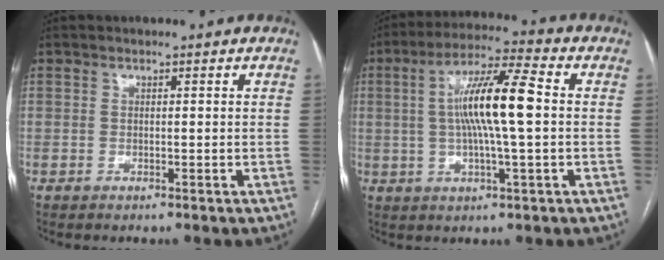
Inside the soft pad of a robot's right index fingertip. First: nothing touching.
{"total": 11.8, "force": [0.8, 0.7, 11.8], "torque": [-0.218, 0.013, 0.009]}